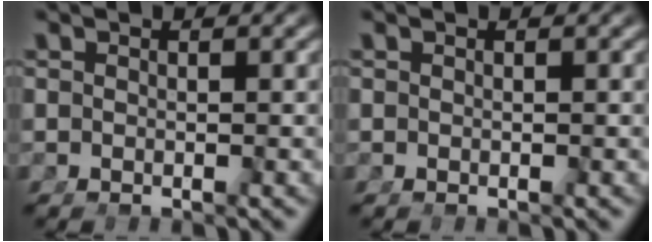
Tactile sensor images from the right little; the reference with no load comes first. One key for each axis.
{"total": 0.0}